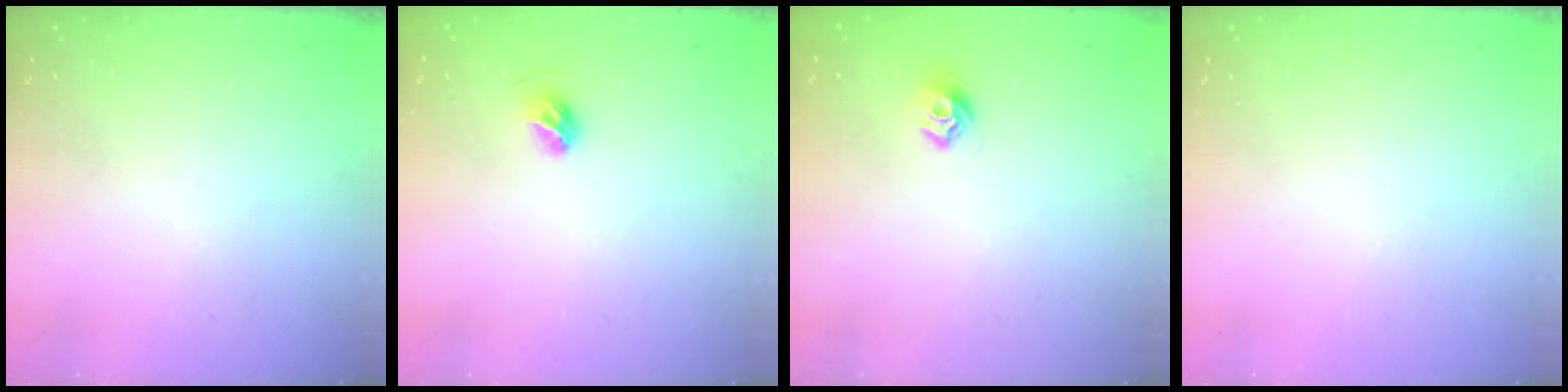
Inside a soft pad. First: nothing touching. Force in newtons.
{"total": 5.3, "press": 5.2, "slide": 0.9}
{"total": 7.6, "press": 7.5, "slide": 0.5}
{"total": 0.0}